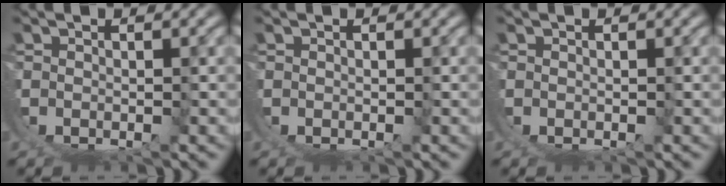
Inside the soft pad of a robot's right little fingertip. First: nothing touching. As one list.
[{"total": 0.0}, {"total": 0.0}]